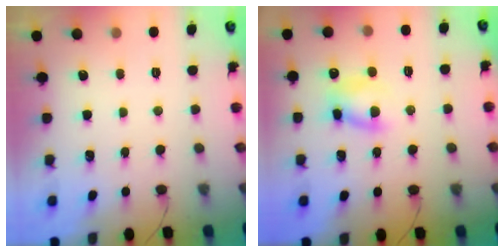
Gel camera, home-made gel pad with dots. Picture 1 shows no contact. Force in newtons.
{"total": 7.4, "press": 7.3, "slide": 1.2}